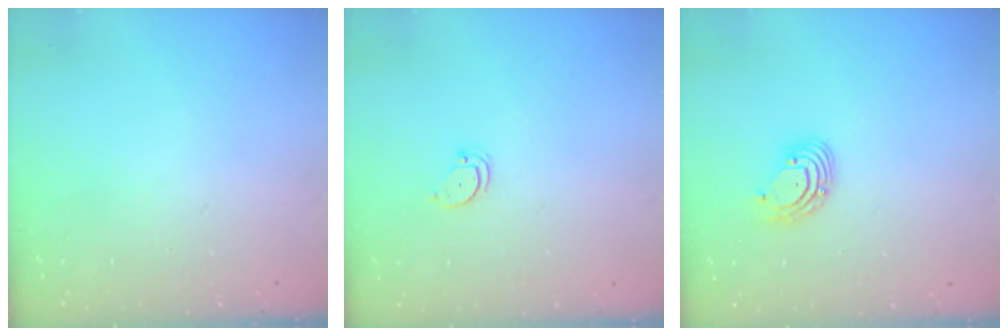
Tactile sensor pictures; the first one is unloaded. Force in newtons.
{"total": 2.6, "press": 2.6, "slide": 0.0}
{"total": 4.8, "press": 4.7, "slide": 0.5}